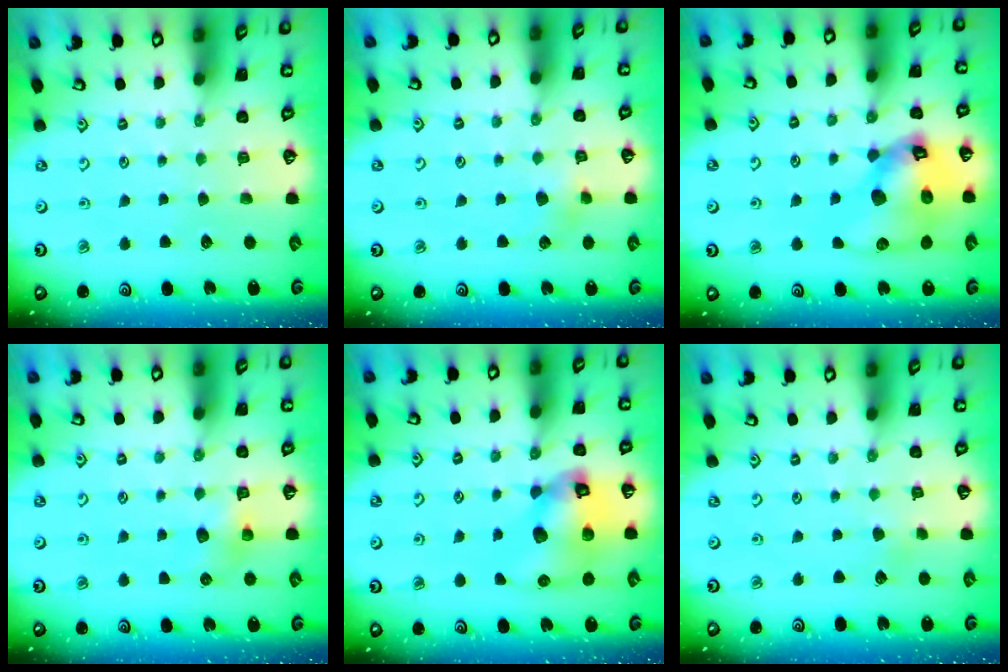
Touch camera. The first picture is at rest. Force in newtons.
{"total": 3.6, "press": 3.6, "slide": 0.4}
{"total": 18.1, "press": 17.9, "slide": 2.5}
{"total": 5.6, "press": 5.5, "slide": 0.4}
{"total": 13.2, "press": 13.1, "slide": 1.9}
{"total": 2.4, "press": 2.4, "slide": 0.3}